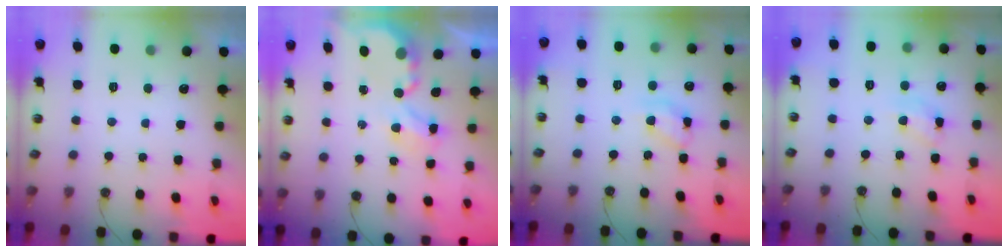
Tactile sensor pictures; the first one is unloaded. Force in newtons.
{"total": 4.0, "press": 4.0, "slide": 0.3}
{"total": 9.9, "press": 9.9, "slide": 0.4}
{"total": 8.6, "press": 8.6, "slide": 0.7}